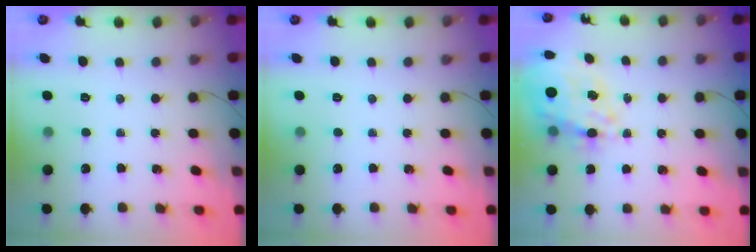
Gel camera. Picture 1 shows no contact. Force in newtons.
{"total": 0.0}
{"total": 16.3, "press": 15.7, "slide": 4.3}